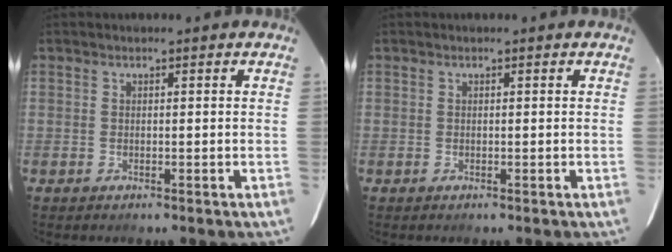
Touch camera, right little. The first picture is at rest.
{"total": 0.0}